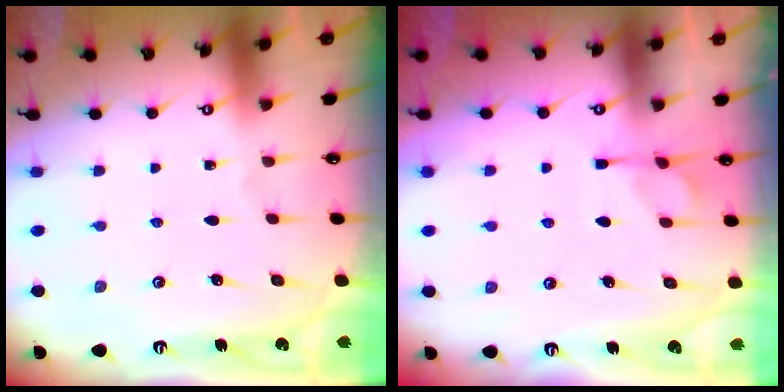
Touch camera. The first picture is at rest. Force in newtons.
{"total": 8.2, "press": 8.1, "slide": 1.2}